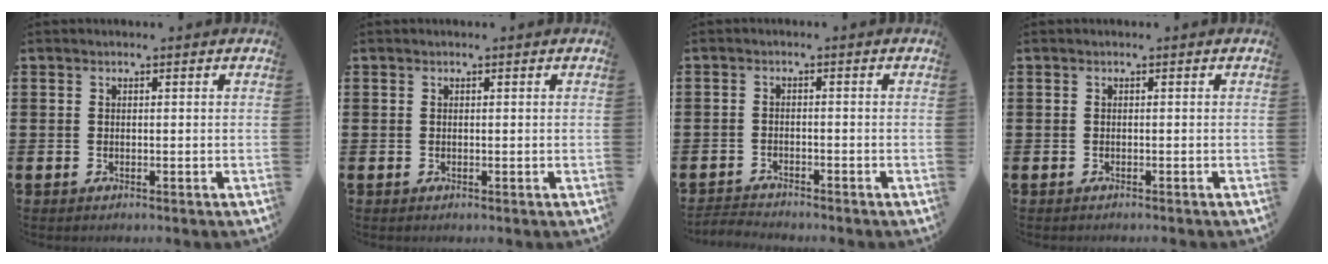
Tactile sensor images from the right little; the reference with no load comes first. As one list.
[{"total": 0.0}, {"total": 1.8, "force": [-1.8, 0.0, 0.0], "torque": [-0.004, 0.002, -0.038]}, {"total": 0.0}]